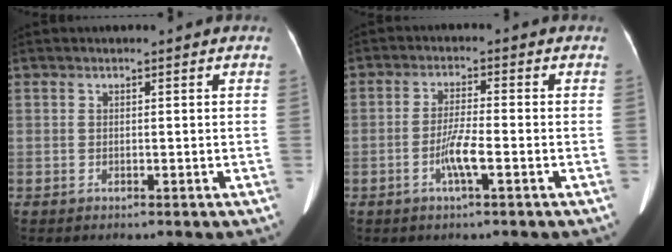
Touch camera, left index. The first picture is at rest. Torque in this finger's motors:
{"motor_torque": [0.03, 0.00, 0.06, 0.04]}